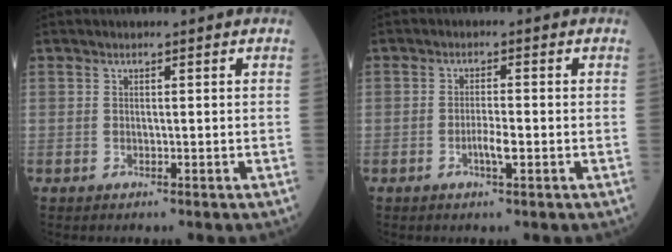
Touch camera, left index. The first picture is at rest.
{"total": 2.3, "force": [-1.0, 0.3, 2.1], "torque": [-0.034, -0.001, -0.018]}